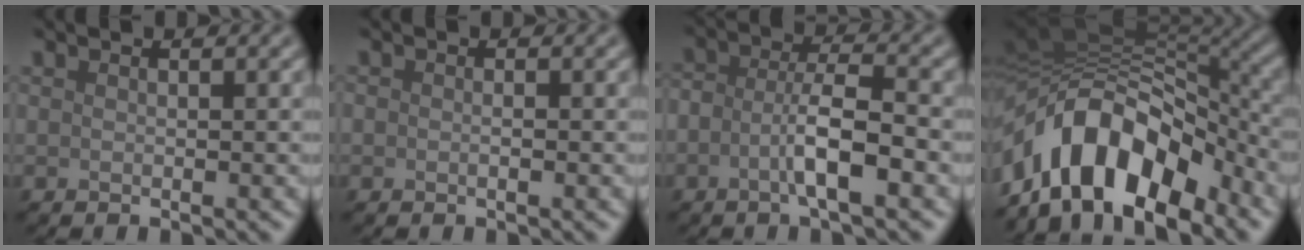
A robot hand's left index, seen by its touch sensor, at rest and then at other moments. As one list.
[{"total": 0.6, "force": [-0.2, 0.3, 0.5], "torque": [-0.007, -0.001, -0.004]}, {"total": 4.2, "force": [-1.5, 1.2, 3.8], "torque": [-0.070, 0.008, -0.035]}, {"total": 12.2, "force": [-5.9, 6.5, 8.5], "torque": [-0.136, 0.013, -0.101]}]